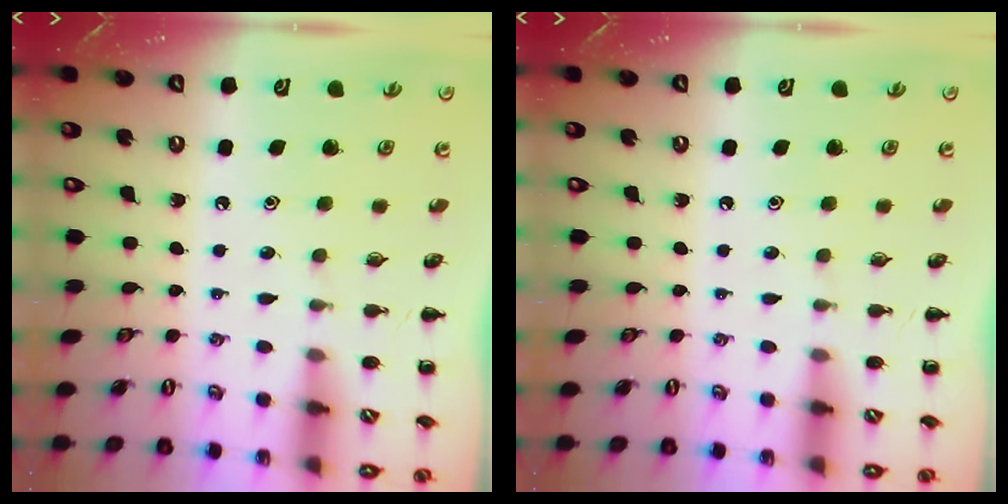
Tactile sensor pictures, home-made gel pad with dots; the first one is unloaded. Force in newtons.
{"total": 0.0}